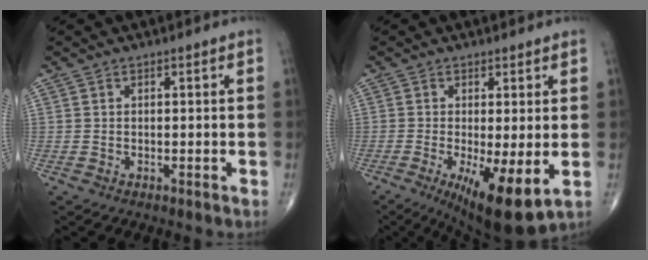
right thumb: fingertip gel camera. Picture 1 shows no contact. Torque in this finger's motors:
{"motor_torque": [1.69, 1.58, 0.14, -0.18, 0.34]}